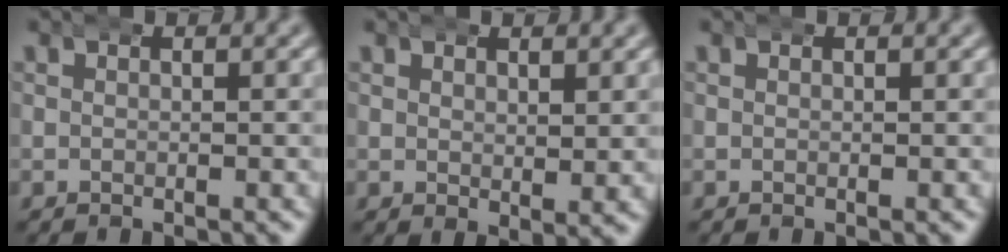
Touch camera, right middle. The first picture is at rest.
{"total": 1.4, "force": [1.0, 0.3, 1.0], "torque": [-0.010, -0.010, 0.021]}
{"total": 0.0}